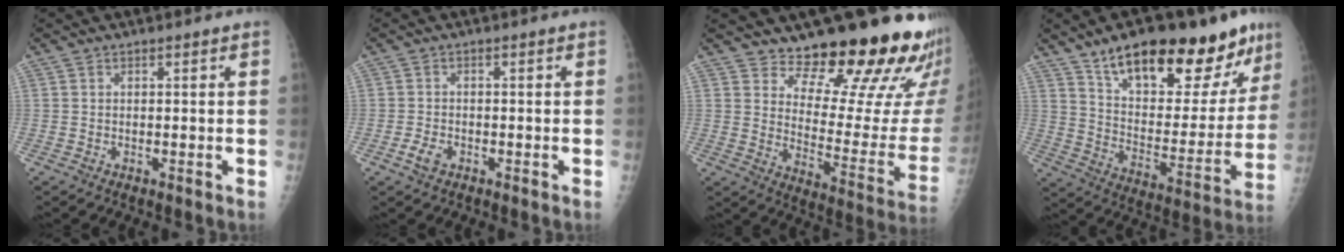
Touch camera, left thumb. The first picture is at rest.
{"total": 2.5, "force": [-1.4, 1.6, 1.3], "torque": [-0.027, 0.002, -0.026]}
{"total": 21.7, "force": [17.6, 6.6, 10.9], "torque": [-0.109, -0.155, 0.231]}
{"total": 27.4, "force": [17.4, 10.5, 18.4], "torque": [-0.227, -0.056, 0.269]}